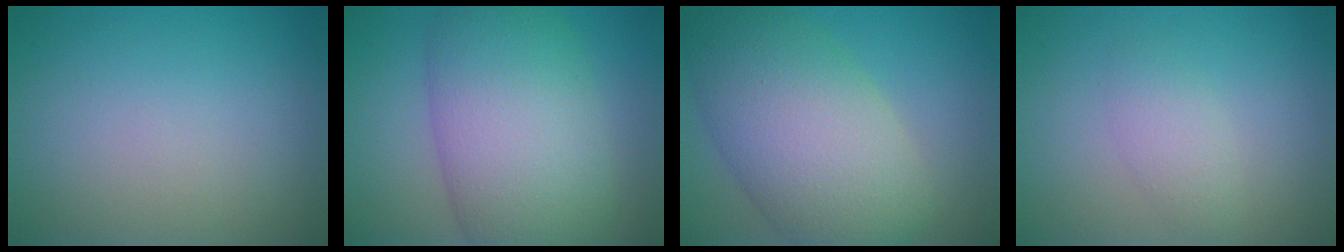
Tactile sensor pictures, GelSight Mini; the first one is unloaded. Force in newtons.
{"total": 11.2, "press": 11.2, "slide": 0.4}
{"total": 10.5, "press": 10.5, "slide": 0.7}
{"total": 1.7, "press": 1.7, "slide": 0.1}